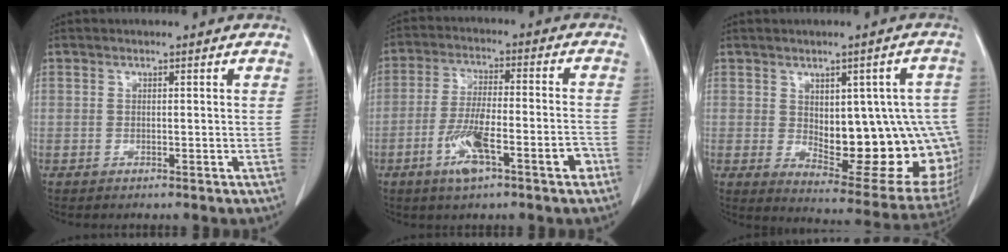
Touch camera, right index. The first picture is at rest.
{"total": 10.3, "force": [-5.1, 1.9, 8.8], "torque": [-0.158, 0.004, -0.084]}
{"total": 20.2, "force": [-1.8, 8.2, 18.3], "torque": [-0.165, 0.016, 0.009]}